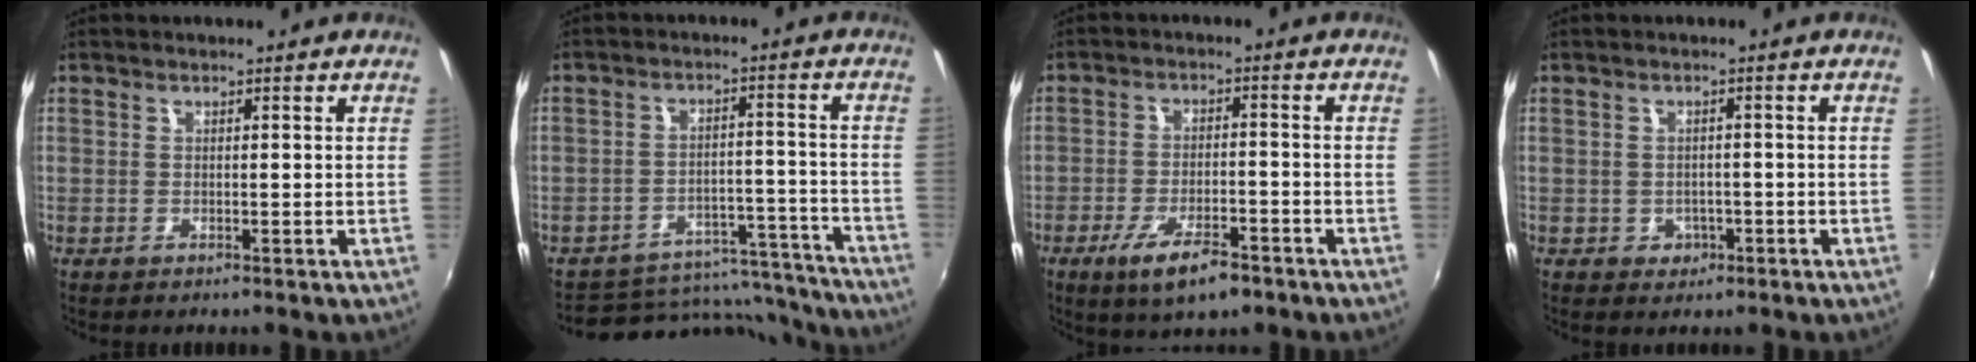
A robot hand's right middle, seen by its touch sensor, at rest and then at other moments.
{"total": 14.2, "force": [-12.6, 6.1, 2.4], "torque": [-0.041, 0.042, -0.152]}
{"total": 7.7, "force": [-4.9, 2.8, 5.2], "torque": [-0.116, -0.015, -0.082]}
{"total": 2.9, "force": [-1.0, 2.6, 0.6], "torque": [-0.016, 0.001, -0.010]}